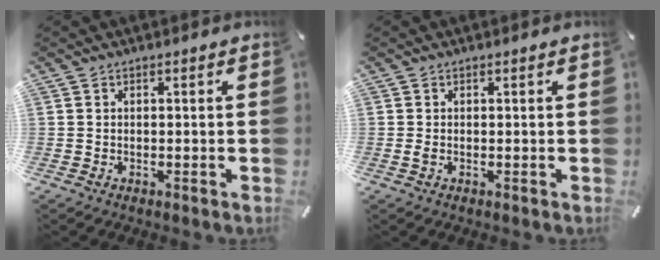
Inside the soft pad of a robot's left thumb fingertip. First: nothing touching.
{"total": 0.9, "force": [-0.1, 0.5, 0.7], "torque": [-0.014, 0.001, -0.002]}